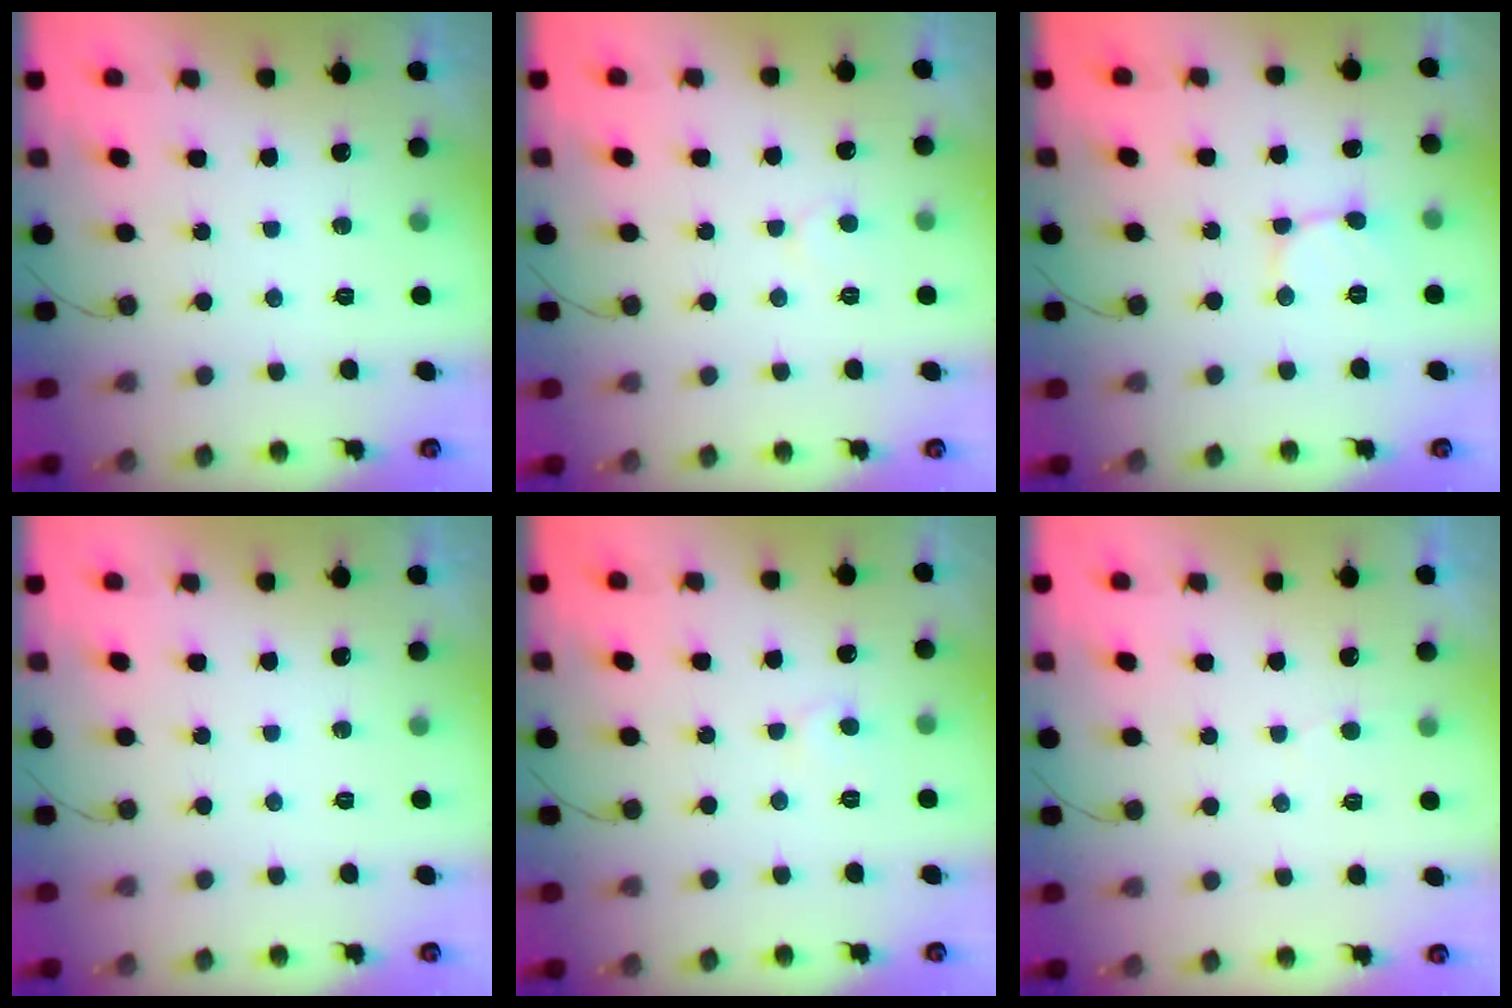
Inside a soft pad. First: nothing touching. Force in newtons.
{"total": 4.4, "press": 4.3, "slide": 0.5}
{"total": 3.8, "press": 3.8, "slide": 0.2}
{"total": 0.0}
{"total": 5.1, "press": 5.1, "slide": 0.5}
{"total": 2.0, "press": 2.0, "slide": 0.1}